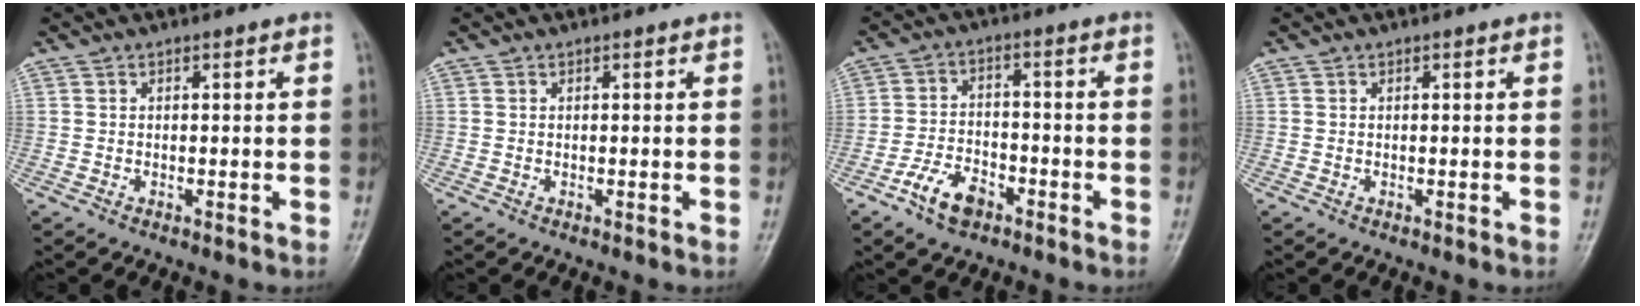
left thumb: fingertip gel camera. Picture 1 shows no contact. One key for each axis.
{"total": 0.0}
{"total": 7.1, "fx": -4.3, "fy": 4.0, "fz": 4.0, "tx": -0.066, "ty": 0.024, "tz": -0.079}
{"total": 0.0}